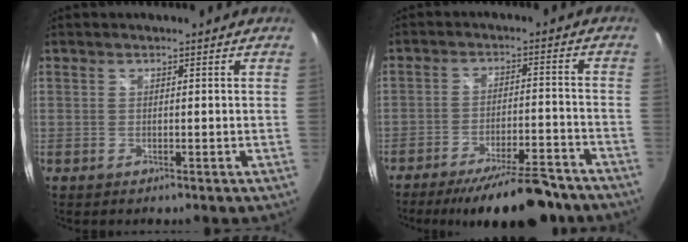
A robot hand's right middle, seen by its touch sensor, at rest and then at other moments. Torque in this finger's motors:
{"motor_torque": [1.09, -1.05, 0.19, 0.10]}